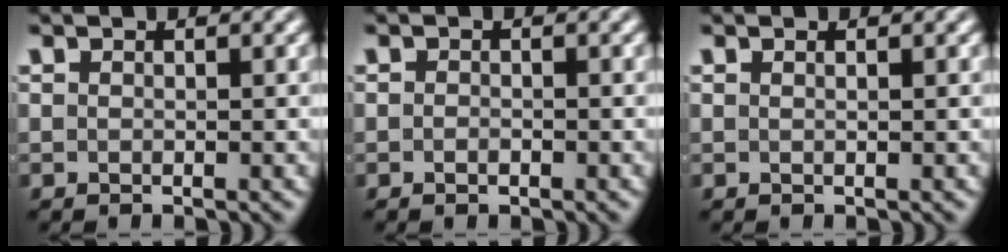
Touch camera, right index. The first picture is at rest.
{"total": 0.7, "force": [-0.6, -0.2, 0.1], "torque": [-0.003, -0.008, -0.006]}
{"total": 0.6, "force": [0.1, -0.5, 0.3], "torque": [-0.005, -0.002, 0.004]}